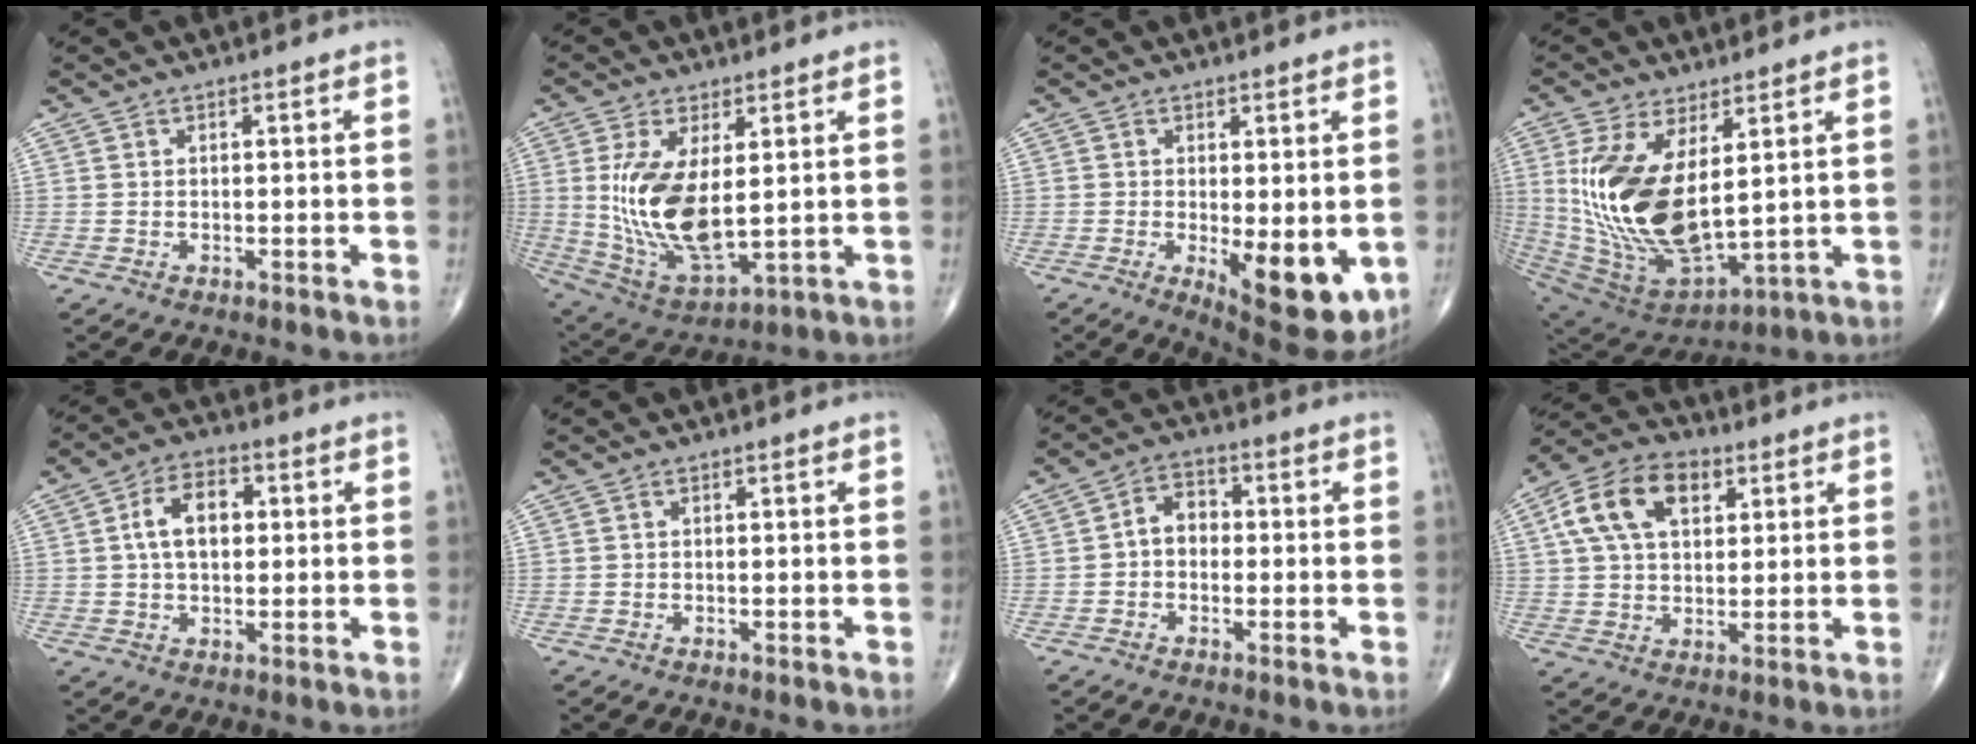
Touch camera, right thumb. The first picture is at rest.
{"total": 15.5, "force": [1.7, 6.9, 13.7], "torque": [-0.266, -0.022, 0.053]}
{"total": 11.4, "force": [-2.0, 4.4, 10.3], "torque": [-0.127, -0.026, -0.013]}
{"total": 20.8, "force": [3.9, 9.9, 17.9], "torque": [-0.361, -0.034, 0.095]}
{"total": 8.9, "force": [1.4, 5.5, 6.8], "torque": [-0.106, 0.014, 0.020]}
{"total": 0.0}
{"total": 5.1, "force": [-0.4, 3.9, 3.3], "torque": [-0.035, 0.023, -0.018]}
{"total": 13.4, "force": [4.7, 8.3, 9.4], "torque": [-0.159, 0.008, 0.081]}